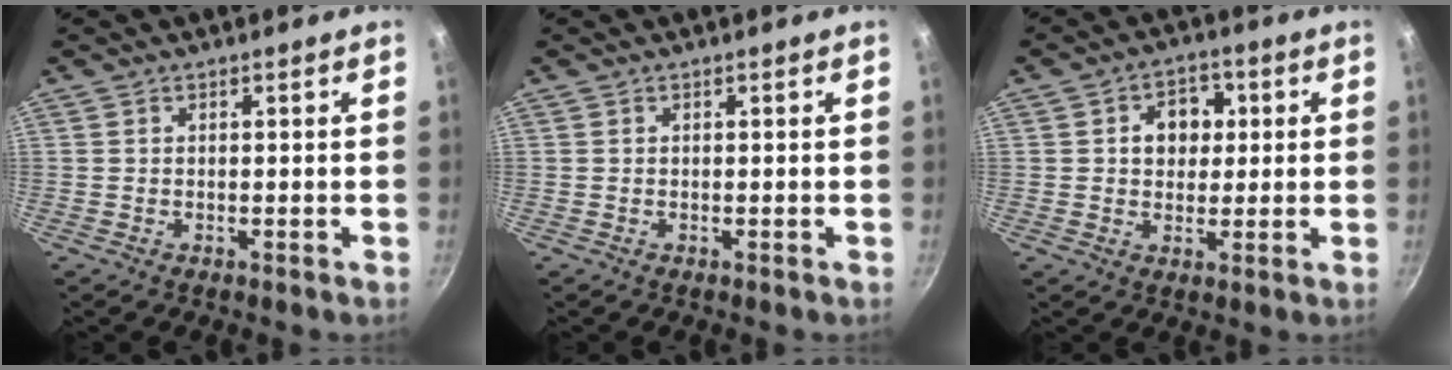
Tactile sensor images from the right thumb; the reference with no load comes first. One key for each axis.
{"total": 0.0}
{"total": 6.9, "fx": 1.3, "fy": 5.3, "fz": 4.3, "tx": -0.028, "ty": 0.004, "tz": 0.015}